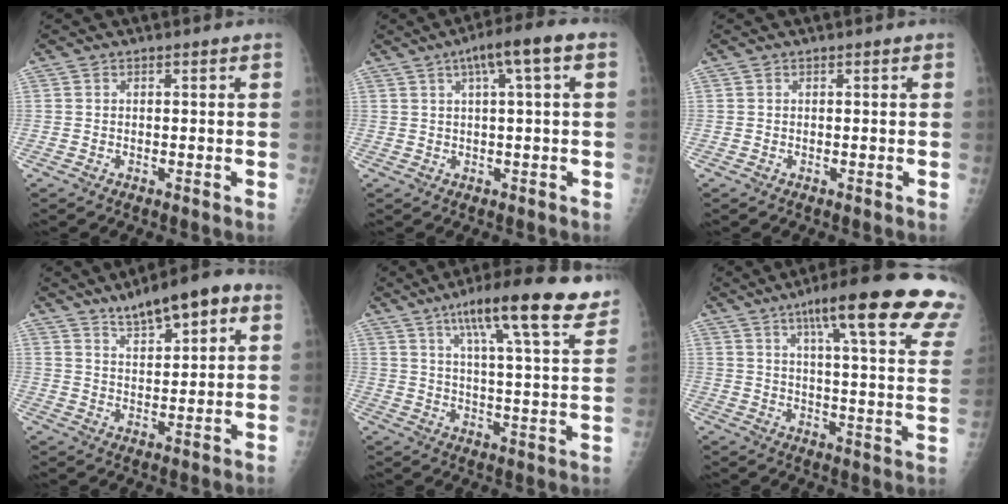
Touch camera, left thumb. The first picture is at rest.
{"total": 7.3, "force": [2.7, 0.7, 6.7], "torque": [-0.116, 0.022, 0.041]}
{"total": 0.0}
{"total": 10.6, "force": [6.1, 3.6, 7.9], "torque": [-0.098, -0.012, 0.093]}
{"total": 18.9, "force": [12.4, 3.3, 14.0], "torque": [-0.187, -0.038, 0.175]}
{"total": 24.7, "force": [15.7, 3.4, 18.8], "torque": [-0.244, -0.048, 0.199]}